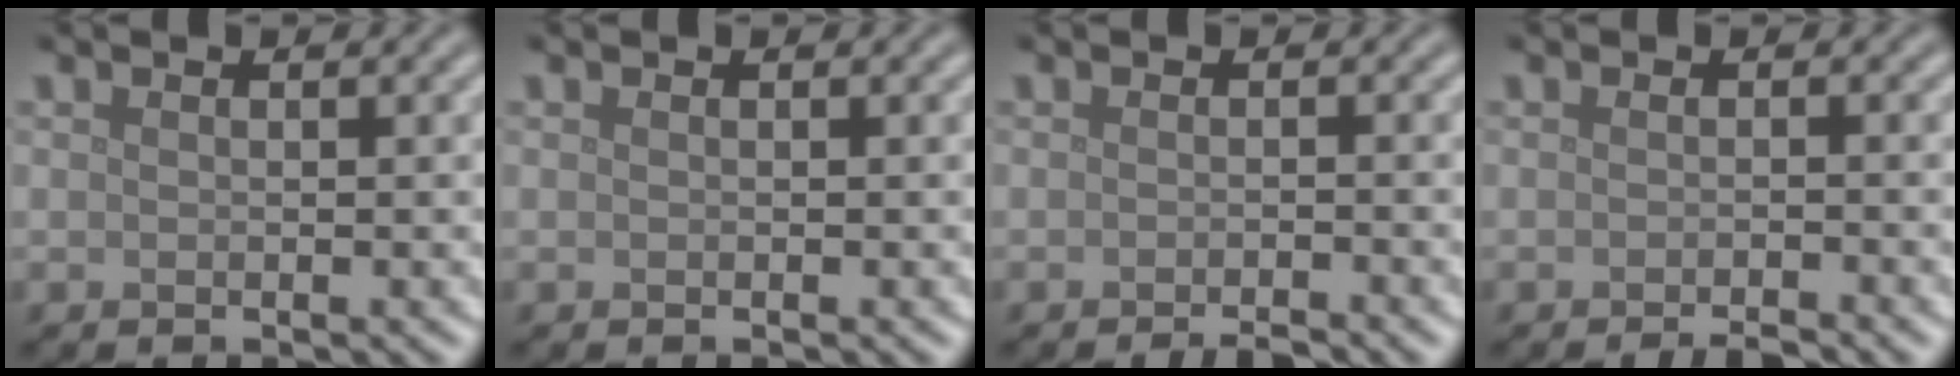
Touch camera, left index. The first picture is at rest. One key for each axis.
{"total": 0.0}
{"total": 1.8, "fx": -1.5, "fy": 0.3, "fz": 1.1, "tx": -0.006, "ty": -0.003, "tz": -0.025}
{"total": 1.9, "fx": -1.3, "fy": 0.3, "fz": 1.3, "tx": -0.008, "ty": -0.004, "tz": -0.024}